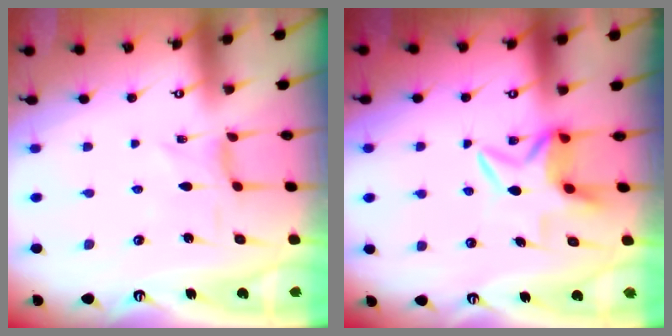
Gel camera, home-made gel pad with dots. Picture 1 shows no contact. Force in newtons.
{"total": 6.5, "press": 6.3, "slide": 1.7}